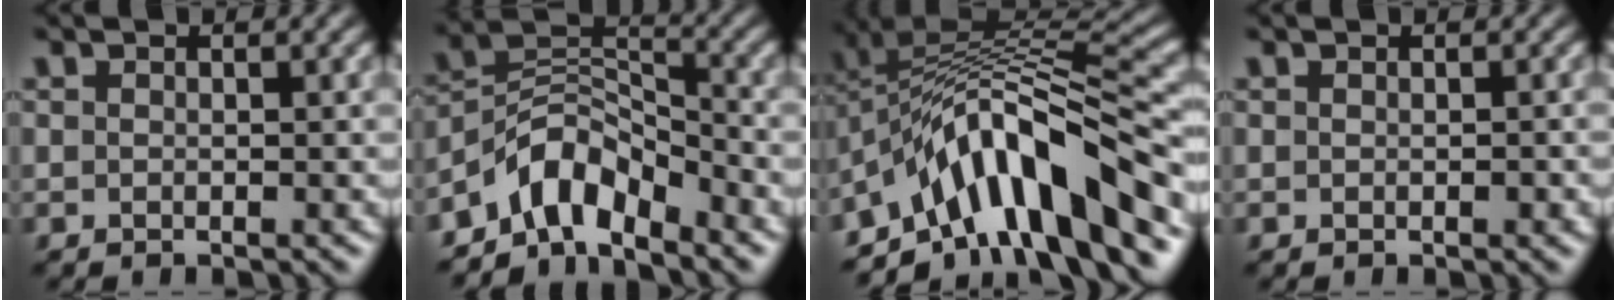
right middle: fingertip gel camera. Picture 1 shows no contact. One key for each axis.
{"total": 6.0, "fx": -4.6, "fy": 2.6, "fz": 3.0, "tx": -0.040, "ty": 0.005, "tz": -0.095}
{"total": 12.0, "fx": -5.8, "fy": 3.8, "fz": 9.8, "tx": -0.144, "ty": 0.021, "tz": -0.101}
{"total": 0.6, "fx": -0.2, "fy": 0.2, "fz": 0.5, "tx": -0.010, "ty": 0.001, "tz": 0.000}